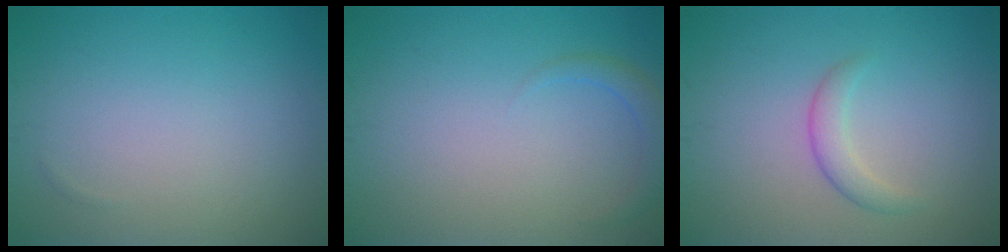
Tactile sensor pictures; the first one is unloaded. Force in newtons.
{"total": 1.5, "press": 1.5, "slide": 0.1}
{"total": 1.9, "press": 1.9, "slide": 0.1}